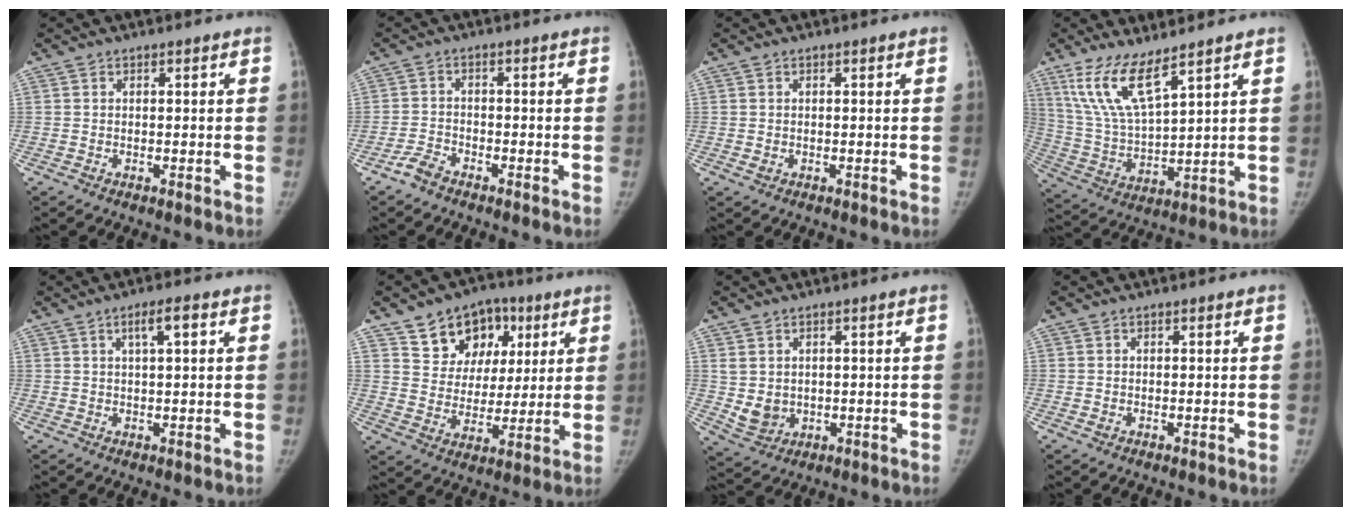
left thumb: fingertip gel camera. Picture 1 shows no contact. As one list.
[{"total": 3.2, "force": [-2.7, 1.2, 1.2], "torque": [-0.028, 0.012, -0.054]}, {"total": 0.9, "force": [-0.3, 0.7, 0.4], "torque": [-0.008, 0.003, -0.002]}, {"total": 11.3, "force": [7.5, 2.7, 7.9], "torque": [-0.157, -0.040, 0.168]}, {"total": 3.6, "force": [1.4, 0.8, 3.2], "torque": [-0.054, 0.004, 0.023]}, {"total": 13.8, "force": [7.0, 10.6, 5.5], "torque": [-0.040, -0.013, 0.116]}, {"total": 5.0, "force": [0.3, 4.3, 2.6], "torque": [-0.035, -0.005, 0.024]}, {"total": 0.6, "force": [-0.3, 0.5, 0.3], "torque": [-0.007, 0.003, -0.004]}]